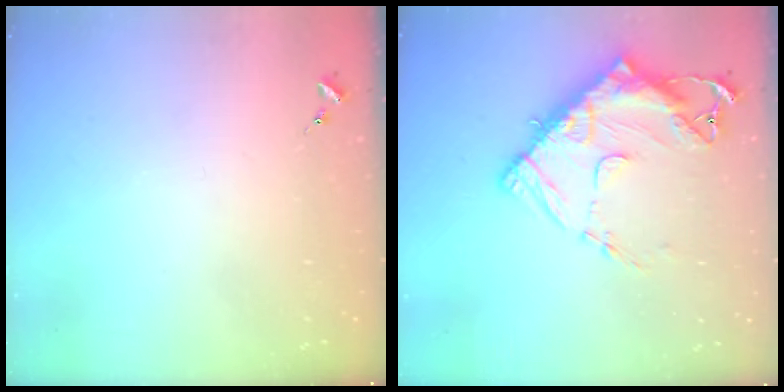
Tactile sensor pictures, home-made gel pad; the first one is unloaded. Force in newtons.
{"total": 16.9, "press": 16.8, "slide": 1.6}